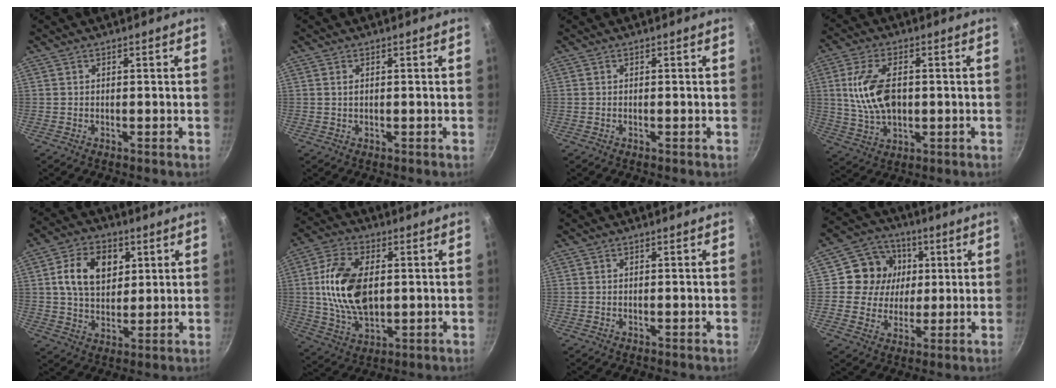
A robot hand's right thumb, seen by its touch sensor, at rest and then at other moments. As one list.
[{"total": 1.0, "force": [0.2, 0.5, 0.8], "torque": [-0.013, 0.002, 0.004]}, {"total": 0.0}, {"total": 11.6, "force": [0.9, 6.6, 9.4], "torque": [-0.173, 0.003, 0.019]}, {"total": 12.0, "force": [3.4, 8.4, 8.0], "torque": [-0.115, -0.002, 0.053]}, {"total": 15.7, "force": [1.5, 9.4, 12.5], "torque": [-0.219, 0.001, 0.030]}, {"total": 0.0}, {"total": 11.1, "force": [2.2, 10.2, 3.7], "torque": [-0.031, 0.002, 0.024]}]